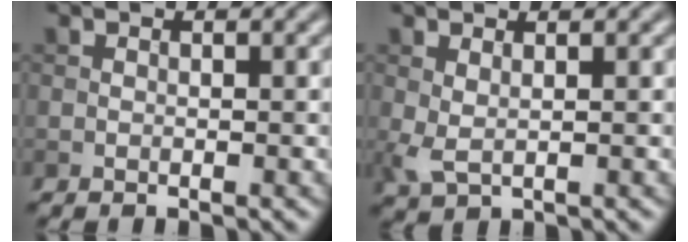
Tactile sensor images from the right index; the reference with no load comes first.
{"total": 1.9, "force": [0.7, 0.8, 1.5], "torque": [-0.040, -0.003, 0.016]}